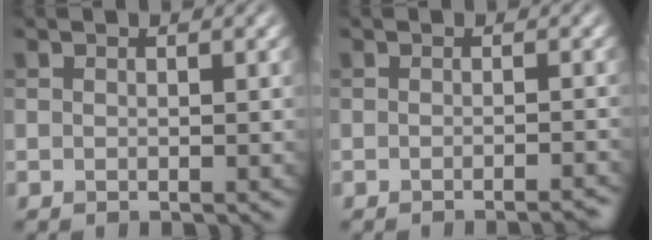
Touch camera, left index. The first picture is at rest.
{"total": 1.9, "force": [-1.4, 0.4, 1.3], "torque": [-0.003, 0.003, -0.024]}